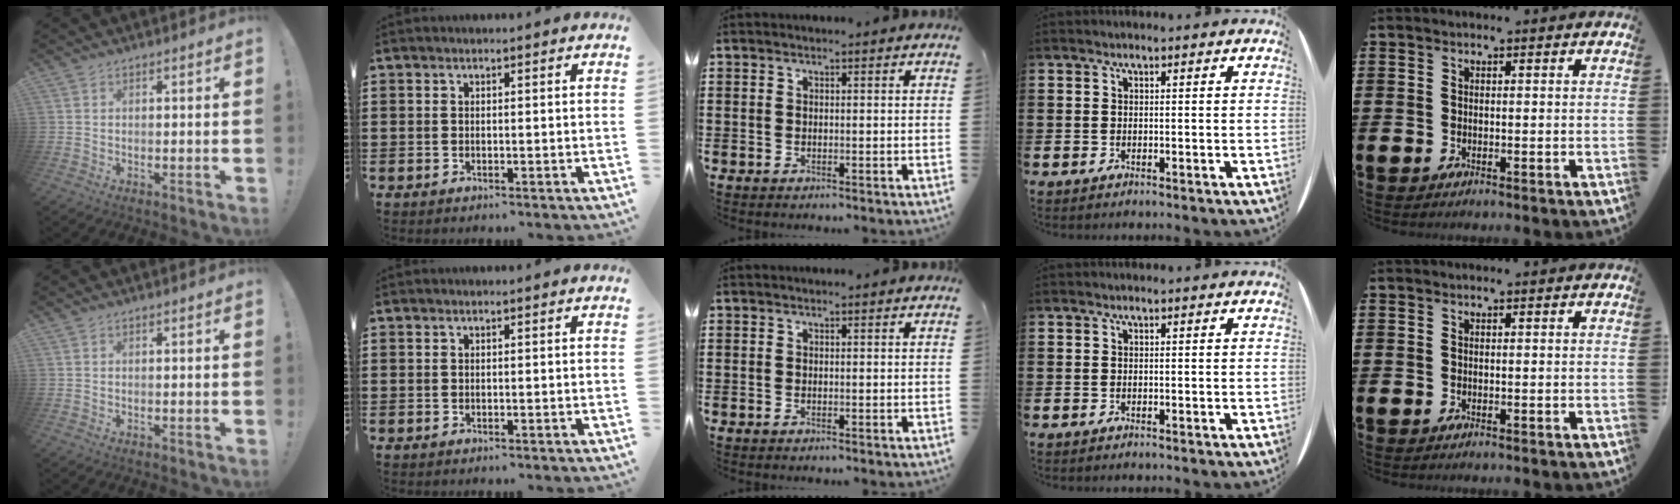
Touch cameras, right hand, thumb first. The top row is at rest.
{}